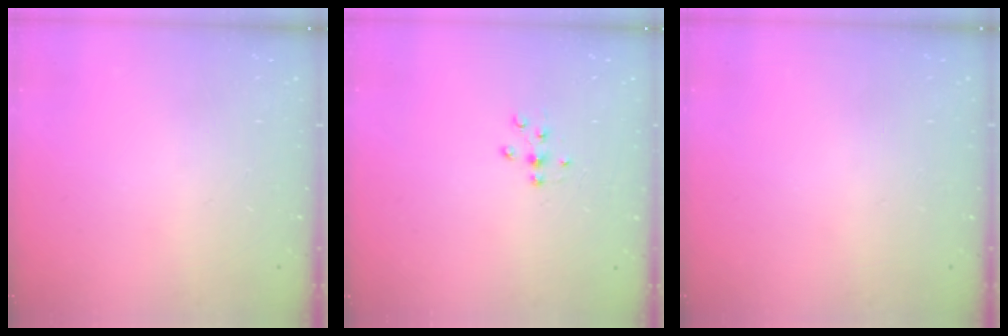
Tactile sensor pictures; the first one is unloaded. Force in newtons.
{"total": 5.6, "press": 5.5, "slide": 1.2}
{"total": 0.0}